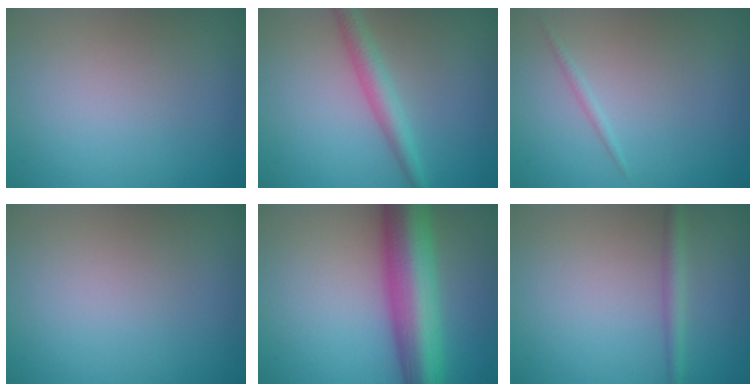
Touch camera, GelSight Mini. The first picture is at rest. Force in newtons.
{"total": 2.5, "press": 2.5, "slide": 0.1}
{"total": 0.7, "press": 0.7, "slide": 0.0}
{"total": 0.0}
{"total": 10.1, "press": 10.1, "slide": 0.3}
{"total": 1.7, "press": 1.7, "slide": 0.1}